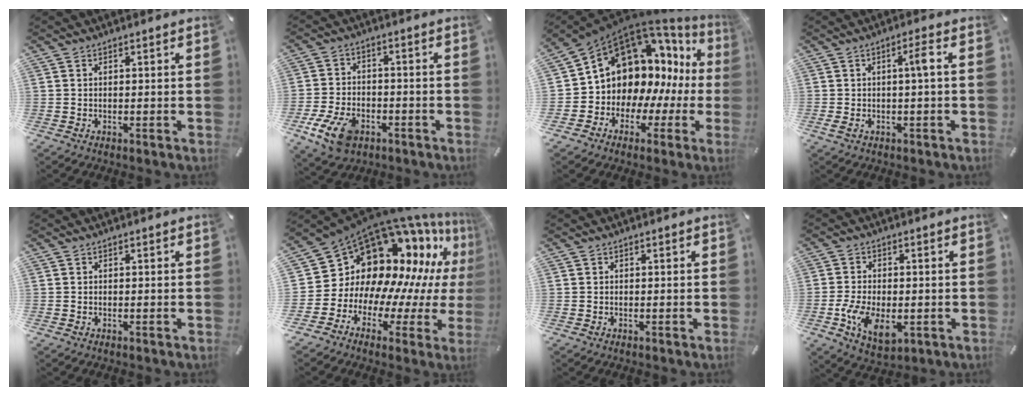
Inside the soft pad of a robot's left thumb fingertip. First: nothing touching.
{"total": 10.3, "force": [-5.0, 6.6, 6.1], "torque": [-0.124, 0.015, -0.090]}
{"total": 13.1, "force": [6.2, 10.0, 5.7], "torque": [-0.091, -0.081, 0.122]}
{"total": 4.9, "force": [0.2, 0.6, 4.9], "torque": [-0.090, 0.004, -0.002]}
{"total": 0.0}
{"total": 18.1, "force": [10.7, 12.4, 7.7], "torque": [-0.127, -0.121, 0.215]}
{"total": 0.0}
{"total": 8.6, "force": [-2.5, 5.0, 6.5], "torque": [-0.149, -0.002, -0.044]}